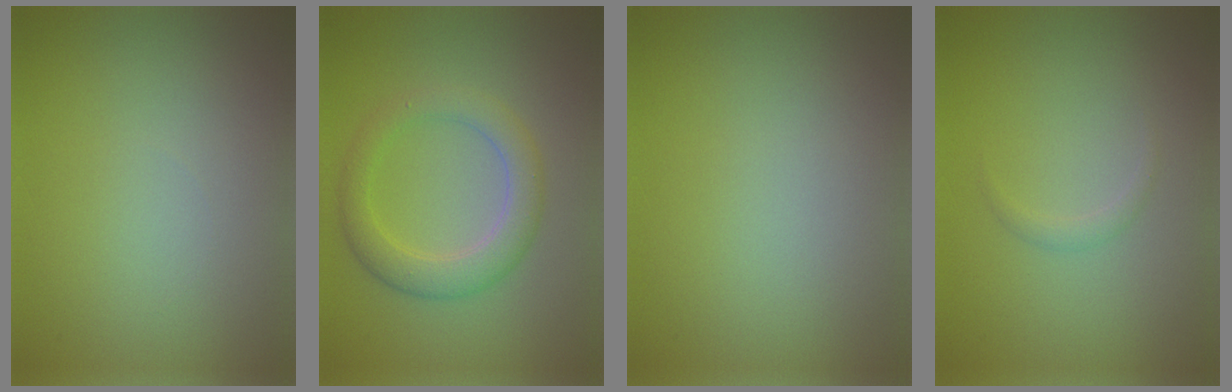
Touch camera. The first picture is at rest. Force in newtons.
{"total": 3.7, "press": 3.7, "slide": 0.2}
{"total": 0.0}
{"total": 0.8, "press": 0.8, "slide": 0.0}